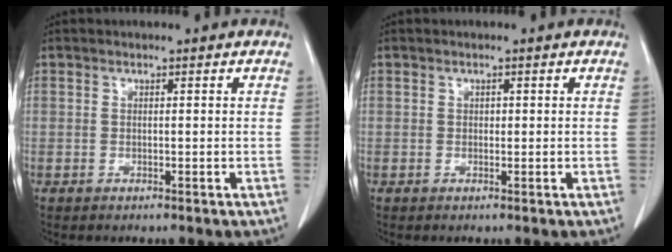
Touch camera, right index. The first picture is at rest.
{"total": 0.5, "force": [0.1, 0.4, 0.3], "torque": [-0.003, 0.002, 0.000]}